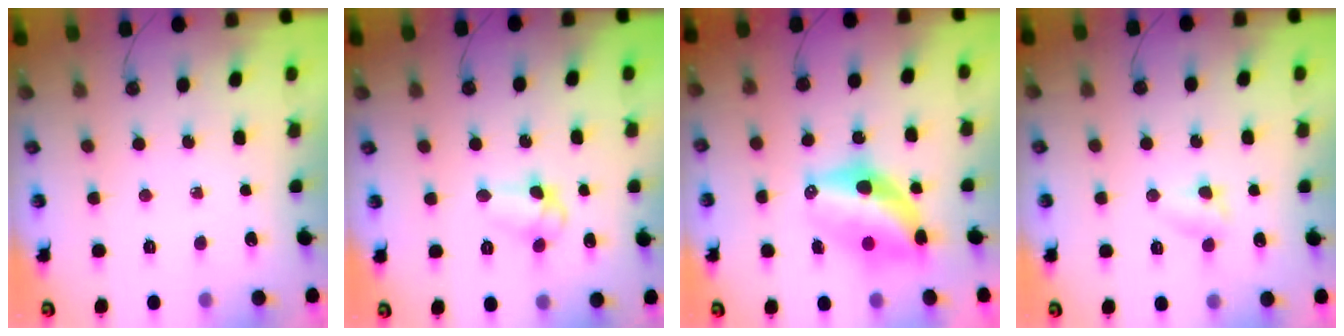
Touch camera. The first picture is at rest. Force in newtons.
{"total": 8.8, "press": 8.7, "slide": 0.7}
{"total": 9.3, "press": 9.2, "slide": 0.8}
{"total": 3.5, "press": 3.4, "slide": 0.6}